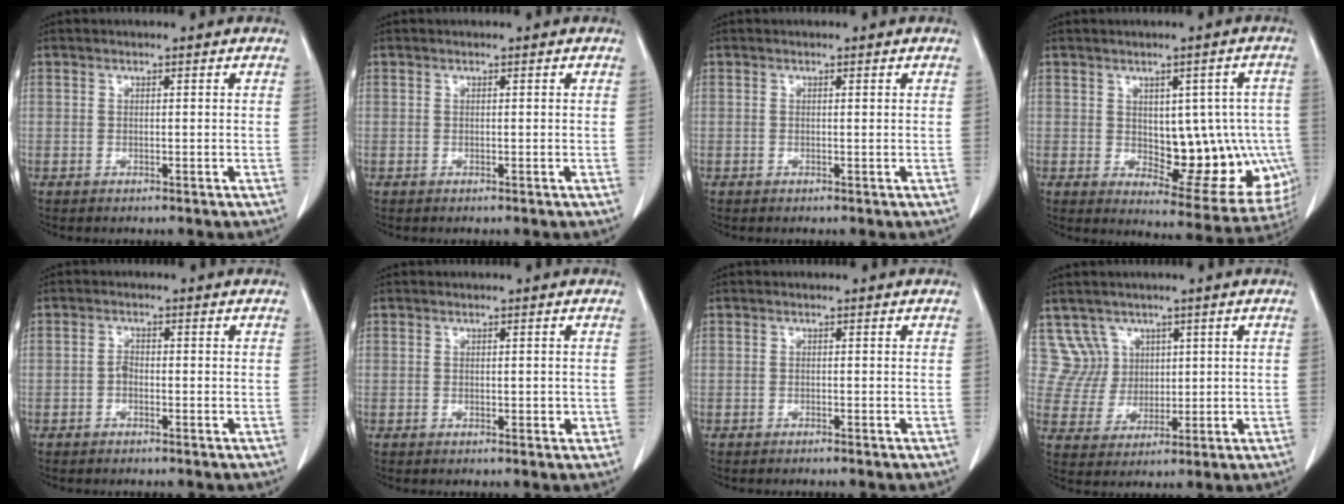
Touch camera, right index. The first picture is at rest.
{"total": 0.0}
{"total": 0.0}
{"total": 14.5, "force": [-0.9, 7.6, 12.3], "torque": [-0.132, 0.013, 0.013]}
{"total": 1.2, "force": [-0.5, 0.7, 0.8], "torque": [-0.015, 0.004, -0.012]}
{"total": 1.4, "force": [-0.1, 0.8, 1.1], "torque": [-0.013, 0.000, 0.003]}
{"total": 0.8, "force": [-0.7, -0.2, 0.3], "torque": [-0.005, 0.001, -0.011]}
{"total": 6.1, "force": [3.2, 5.1, -0.6], "torque": [0.019, 0.011, 0.072]}